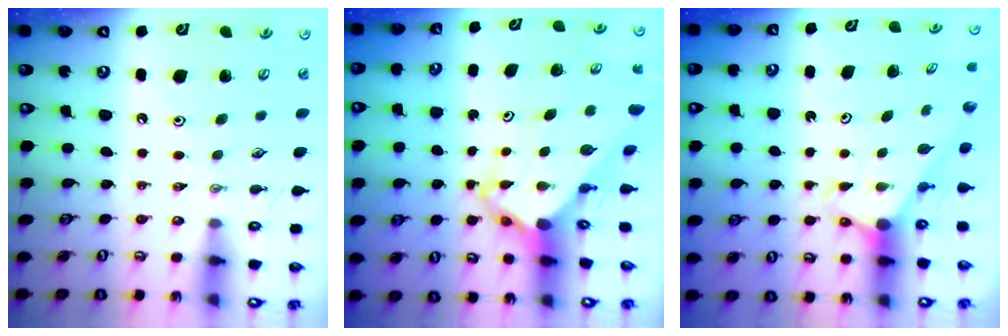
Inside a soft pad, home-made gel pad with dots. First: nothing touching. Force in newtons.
{"total": 4.9, "press": 4.9, "slide": 0.5}
{"total": 2.7, "press": 2.7, "slide": 0.0}